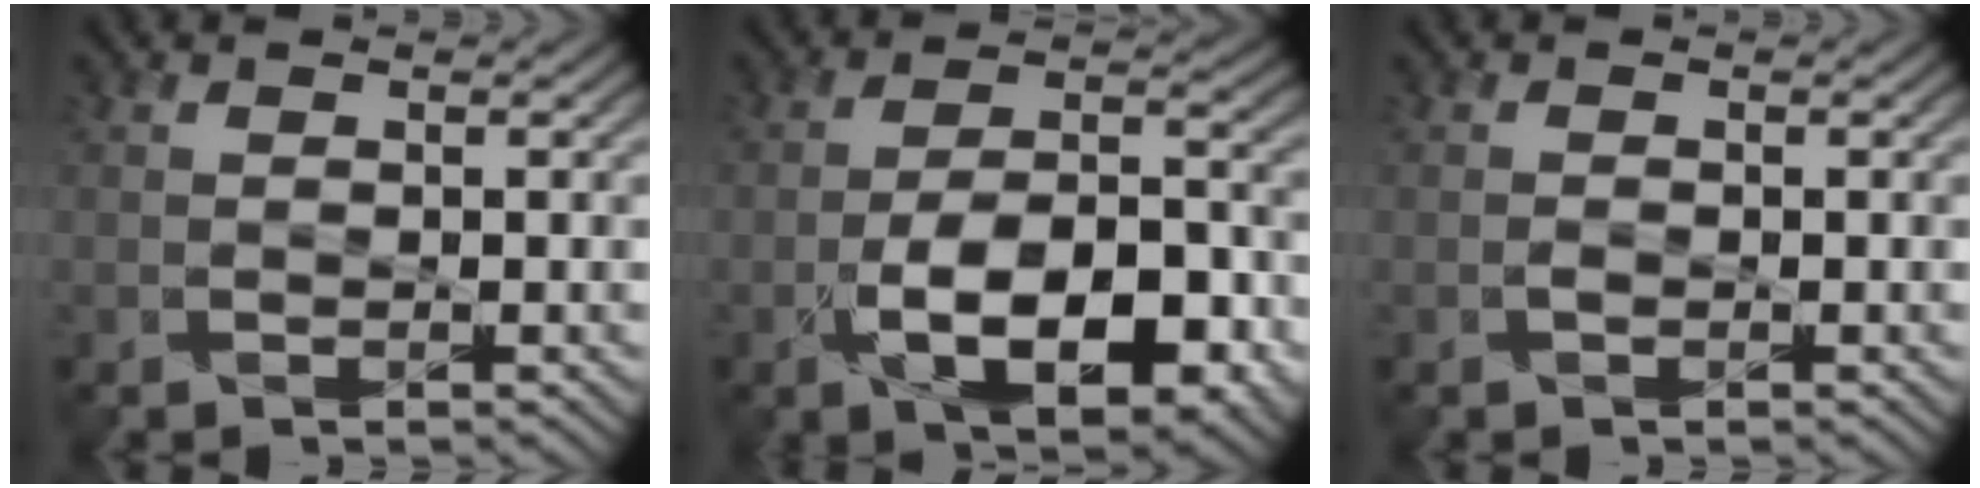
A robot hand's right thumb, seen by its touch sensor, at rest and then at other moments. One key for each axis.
{"total": 11.1, "fx": -4.6, "fy": 5.0, "fz": 8.8, "tx": -0.153, "ty": -0.005, "tz": -0.078}
{"total": 0.6, "fx": -0.5, "fy": 0.1, "fz": 0.3, "tx": -0.008, "ty": -0.002, "tz": -0.010}